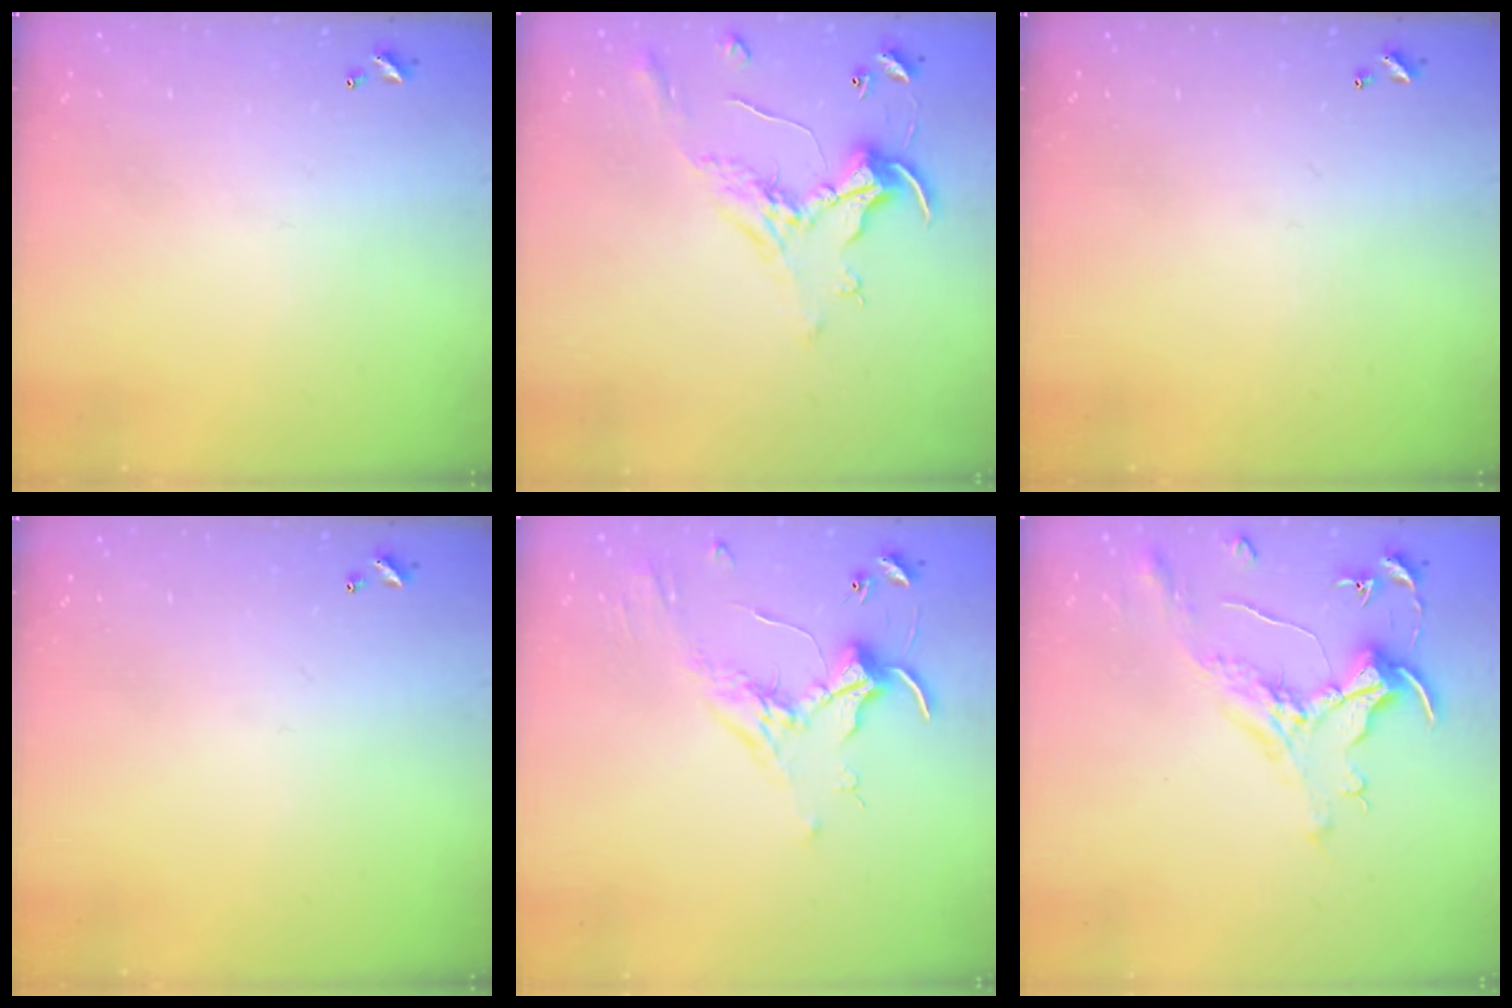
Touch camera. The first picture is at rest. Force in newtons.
{"total": 0.8, "press": 0.5, "slide": 0.6}
{"total": 0.0}
{"total": 0.0}
{"total": 1.7, "press": 1.6, "slide": 0.5}
{"total": 1.6, "press": 1.4, "slide": 0.7}